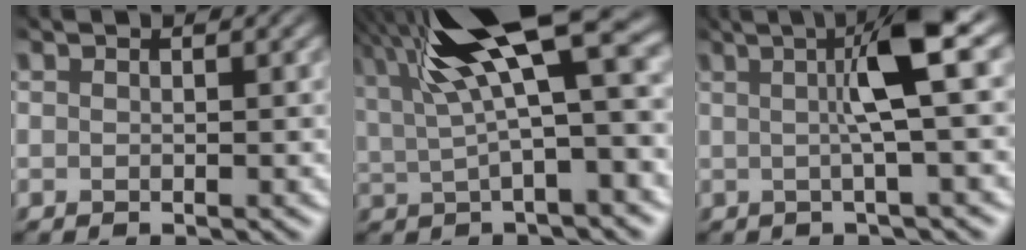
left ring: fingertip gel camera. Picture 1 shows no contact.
{"total": 10.8, "force": [4.3, 3.4, 9.3], "torque": [-0.184, 0.008, 0.083]}
{"total": 4.2, "force": [0.4, -0.1, 4.1], "torque": [-0.084, 0.003, 0.011]}